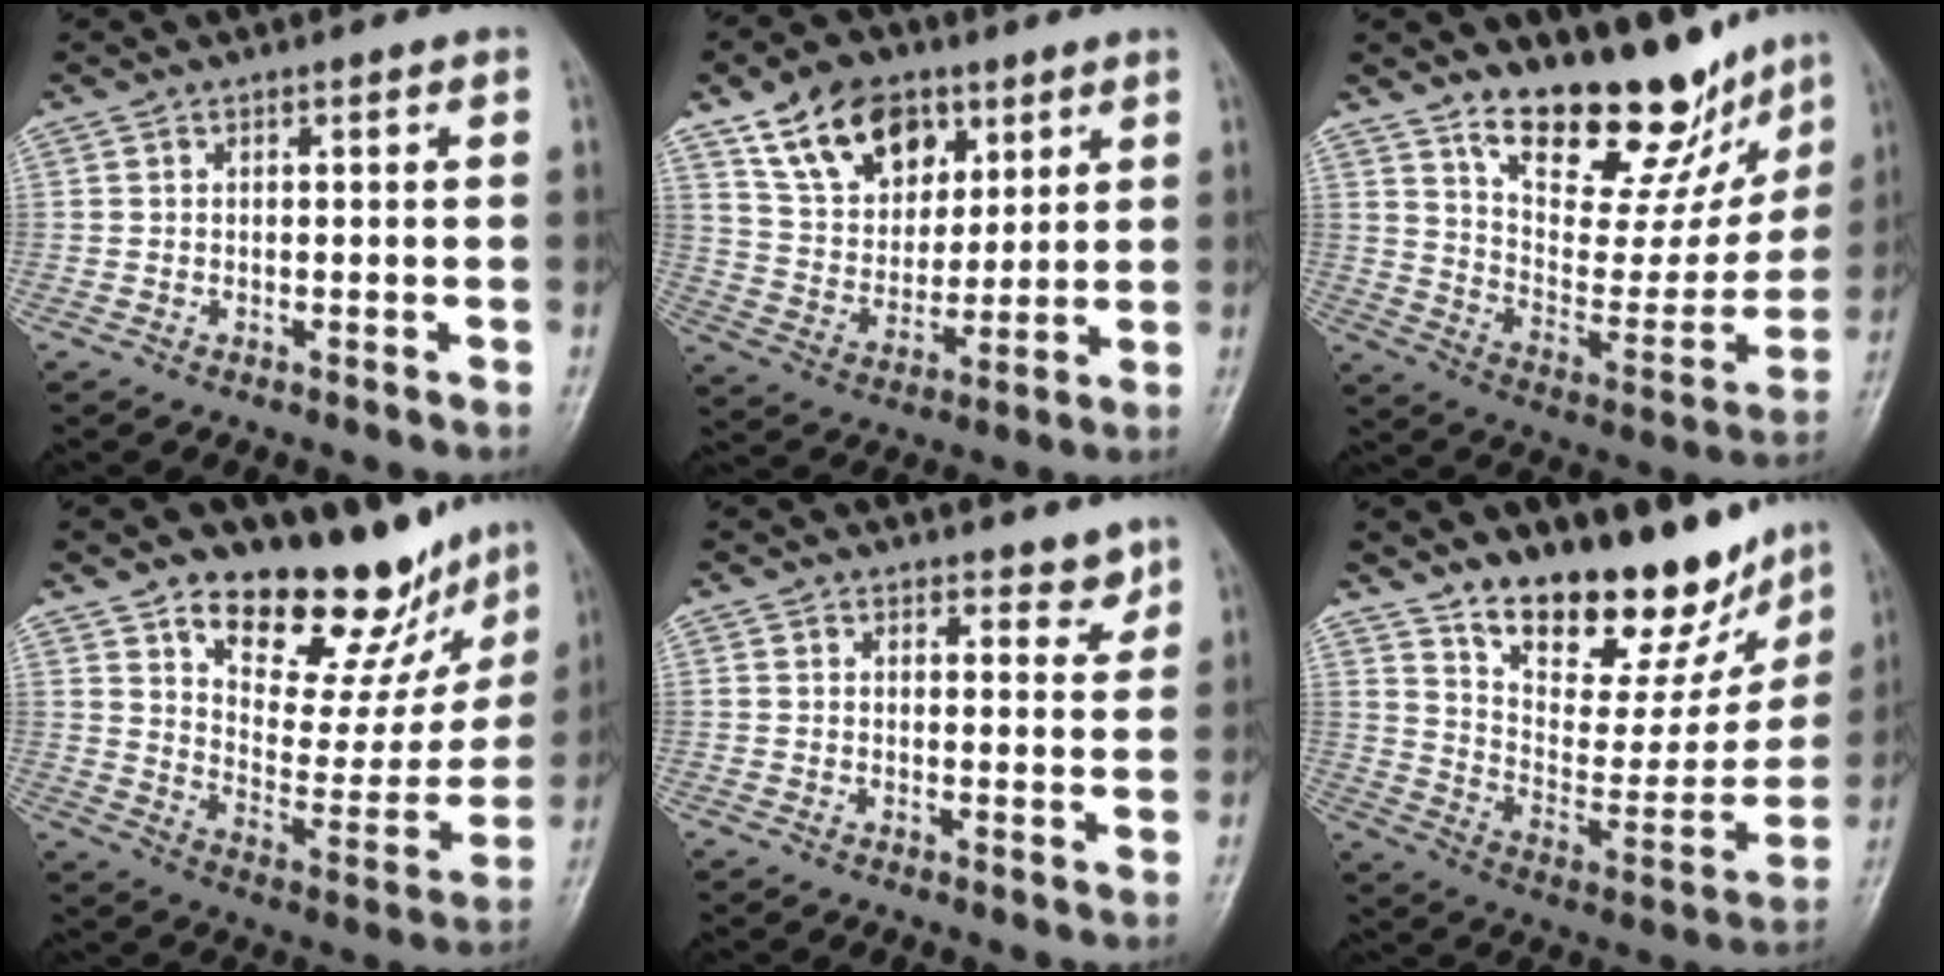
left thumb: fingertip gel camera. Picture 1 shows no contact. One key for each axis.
{"total": 15.5, "fx": 8.5, "fy": 10.3, "fz": 7.8, "tx": -0.096, "ty": -0.033, "tz": 0.157}
{"total": 20.1, "fx": 16.0, "fy": 8.1, "fz": 9.2, "tx": -0.072, "ty": -0.106, "tz": 0.249}
{"total": 19.1, "fx": 15.1, "fy": 8.1, "fz": 8.6, "tx": -0.052, "ty": -0.105, "tz": 0.226}
{"total": 3.3, "fx": 2.8, "fy": 1.4, "fz": 1.0, "tx": 0.007, "ty": -0.021, "tz": 0.035}
{"total": 20.9, "fx": 16.2, "fy": 8.6, "fz": 10.0, "tx": -0.093, "ty": -0.099, "tz": 0.255}